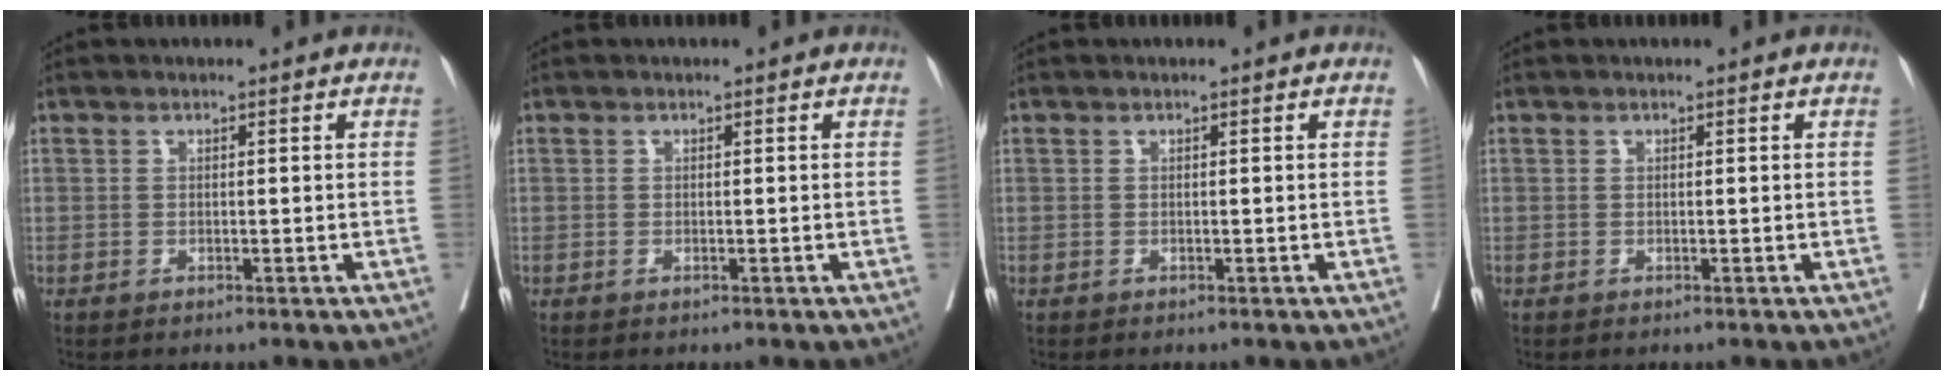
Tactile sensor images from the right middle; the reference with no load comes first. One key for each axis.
{"total": 0.0}
{"total": 0.0}
{"total": 0.0}